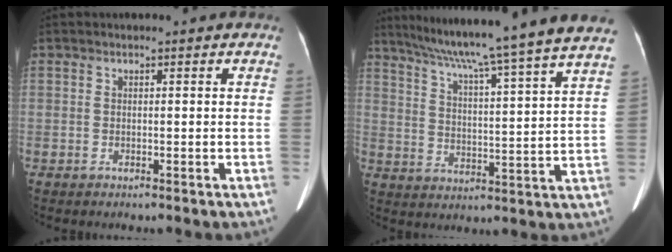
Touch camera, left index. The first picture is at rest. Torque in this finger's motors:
{"motor_torque": [0.21, -0.57, 0.22, 0.14]}